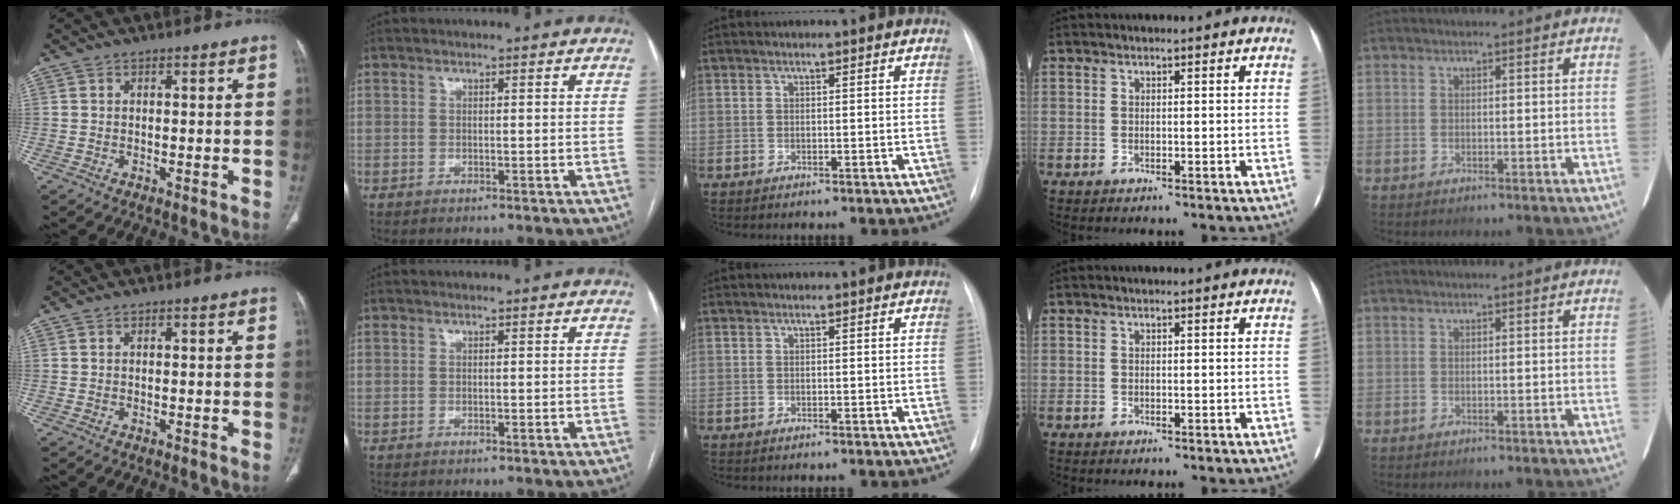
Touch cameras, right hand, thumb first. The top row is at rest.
{}